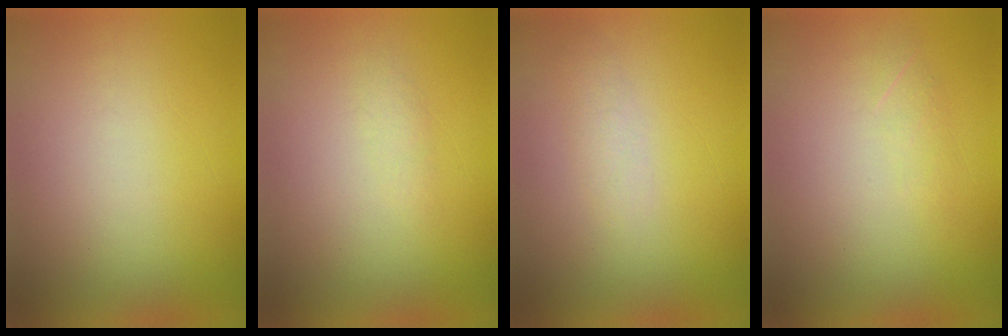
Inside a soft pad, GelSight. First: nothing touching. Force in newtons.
{"total": 1.2}
{"total": 1.8}
{"total": 1.3}